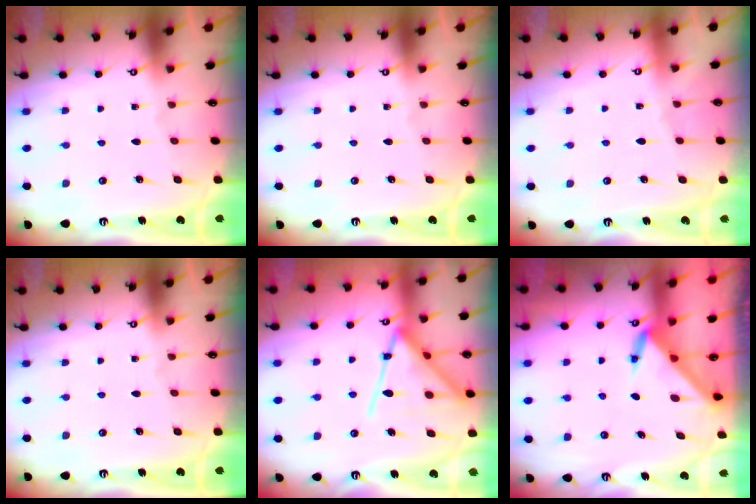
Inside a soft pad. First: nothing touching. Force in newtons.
{"total": 0.0}
{"total": 2.4, "press": 2.4, "slide": 0.4}
{"total": 0.0}
{"total": 16.4, "press": 16.3, "slide": 1.4}
{"total": 3.2, "press": 3.2, "slide": 0.1}